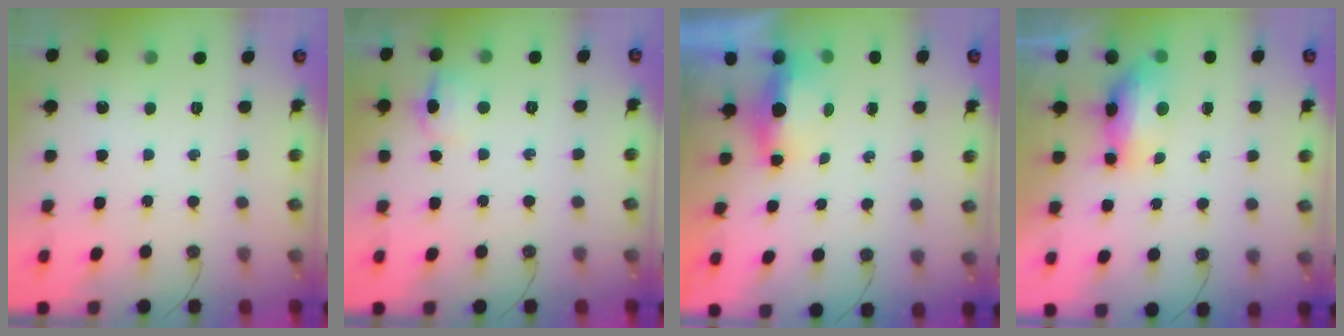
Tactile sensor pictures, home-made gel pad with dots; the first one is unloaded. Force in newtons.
{"total": 6.4, "press": 6.2, "slide": 1.5}
{"total": 5.1, "press": 4.8, "slide": 1.6}
{"total": 16.7, "press": 10.7, "slide": 12.8}